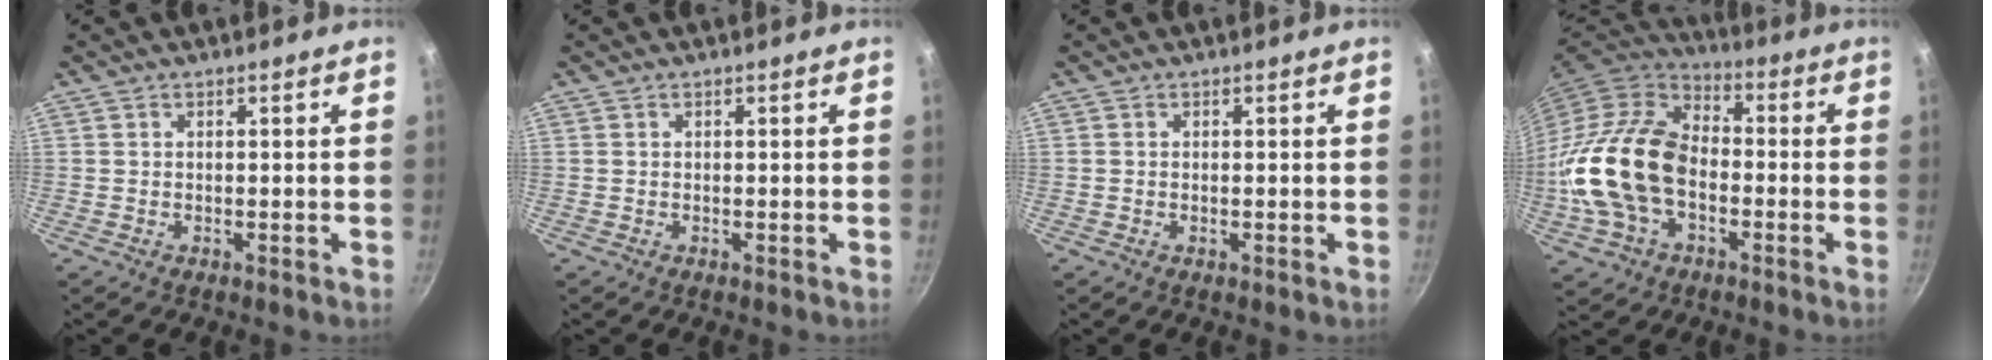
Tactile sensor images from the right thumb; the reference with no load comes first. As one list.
[{"total": 0.0}, {"total": 0.0}, {"total": 20.5, "force": [-3.4, 13.7, 14.9], "torque": [-0.271, 0.035, -0.074]}]